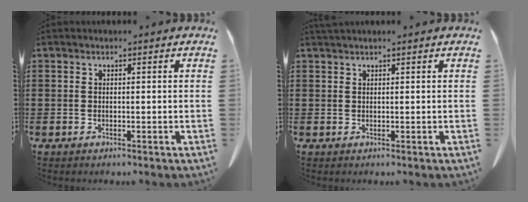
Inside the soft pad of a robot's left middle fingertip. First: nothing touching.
{"total": 0.8, "force": [0.7, 0.0, 0.2], "torque": [-0.007, -0.003, 0.015]}